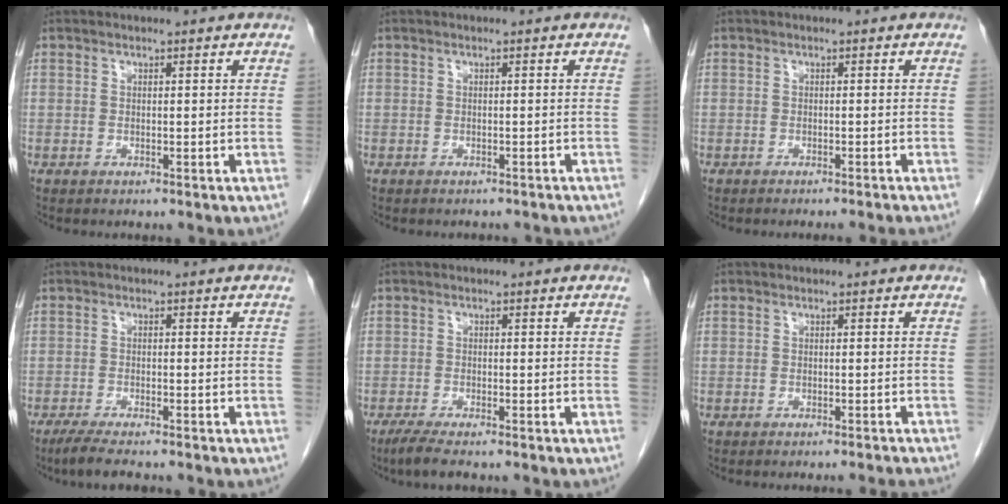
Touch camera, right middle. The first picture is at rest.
{"total": 4.5, "force": [-4.1, 1.5, 1.3], "torque": [-0.018, -0.004, -0.043]}
{"total": 4.1, "force": [-3.8, -0.8, 1.3], "torque": [-0.009, -0.005, -0.047]}
{"total": 4.6, "force": [-3.7, 0.4, 2.7], "torque": [-0.050, -0.012, -0.061]}
{"total": 3.7, "force": [-2.8, 0.3, 2.3], "torque": [-0.047, -0.010, -0.051]}
{"total": 4.1, "force": [-3.9, -0.8, 1.2], "torque": [-0.009, -0.007, -0.046]}